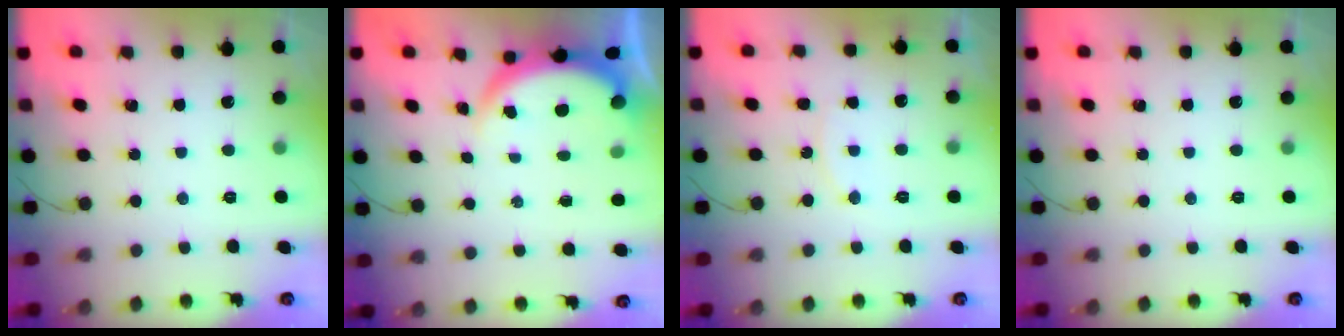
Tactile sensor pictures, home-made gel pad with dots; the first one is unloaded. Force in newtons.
{"total": 3.9, "press": 3.9, "slide": 0.1}
{"total": 6.3, "press": 6.3, "slide": 0.5}
{"total": 0.0}